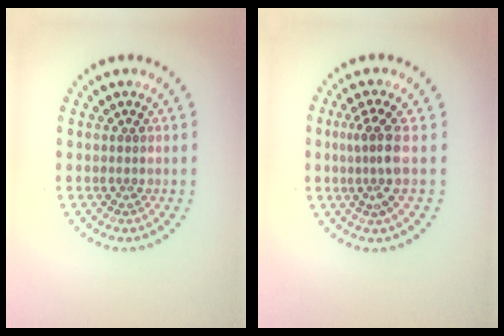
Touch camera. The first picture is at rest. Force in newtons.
{"total": 2.8, "press": 2.1, "slide": 1.8}